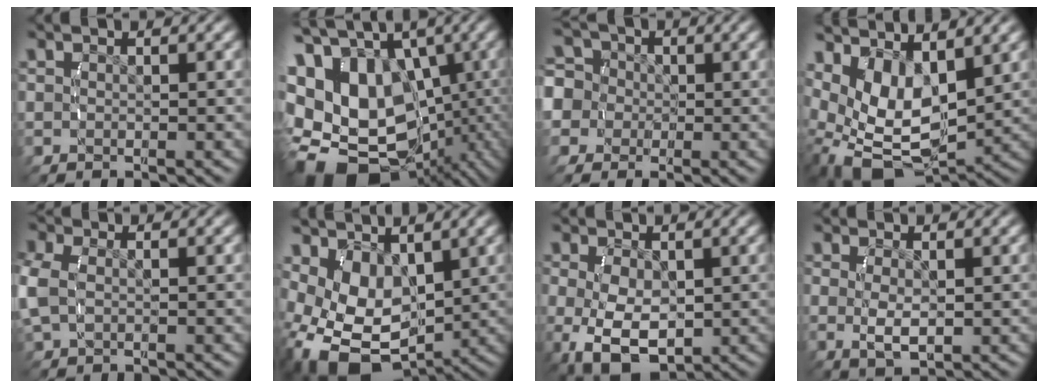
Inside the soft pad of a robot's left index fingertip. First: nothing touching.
{"total": 20.3, "force": [-4.7, 15.3, 12.4], "torque": [-0.284, -0.087, -0.051]}
{"total": 10.3, "force": [0.0, 9.7, 3.7], "torque": [-0.102, -0.027, -0.010]}
{"total": 11.0, "force": [-0.6, 7.9, 7.6], "torque": [-0.179, -0.055, 0.011]}
{"total": 2.6, "force": [-0.1, 2.1, 1.7], "torque": [-0.064, -0.010, 0.008]}
{"total": 10.5, "force": [-1.6, 7.9, 6.8], "torque": [-0.172, -0.055, -0.009]}
{"total": 8.1, "force": [-3.0, 5.6, 5.0], "torque": [-0.116, -0.064, -0.018]}
{"total": 2.6, "force": [-0.2, 1.3, 2.3], "torque": [-0.046, -0.014, 0.007]}